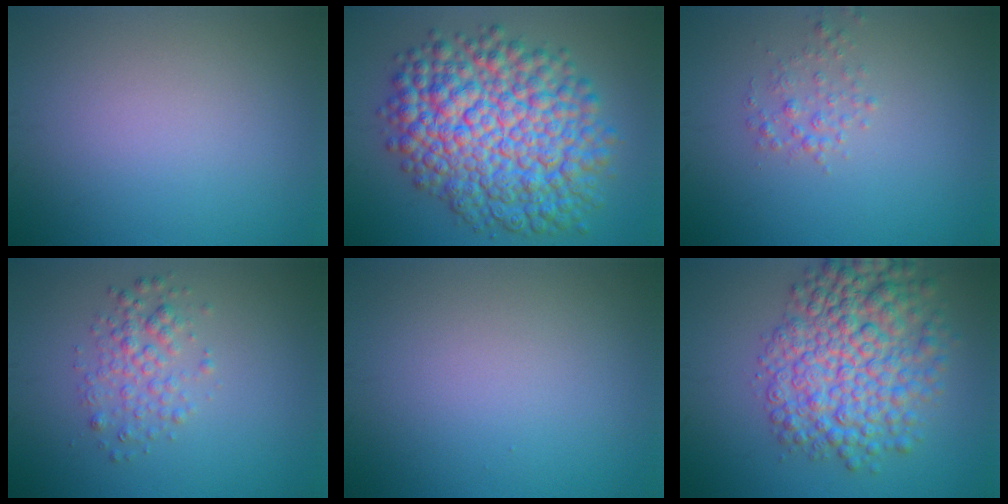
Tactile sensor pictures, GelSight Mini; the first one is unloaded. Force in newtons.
{"total": 12.5, "press": 12.5, "slide": 0.3}
{"total": 1.5, "press": 1.5, "slide": 0.0}
{"total": 2.5, "press": 2.5, "slide": 0.1}
{"total": 0.0}
{"total": 8.8, "press": 8.8, "slide": 0.1}